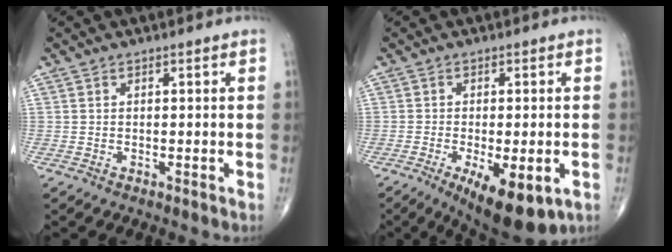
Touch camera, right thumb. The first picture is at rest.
{"total": 11.9, "force": [-4.8, 4.5, 10.0], "torque": [-0.146, -0.013, -0.063]}